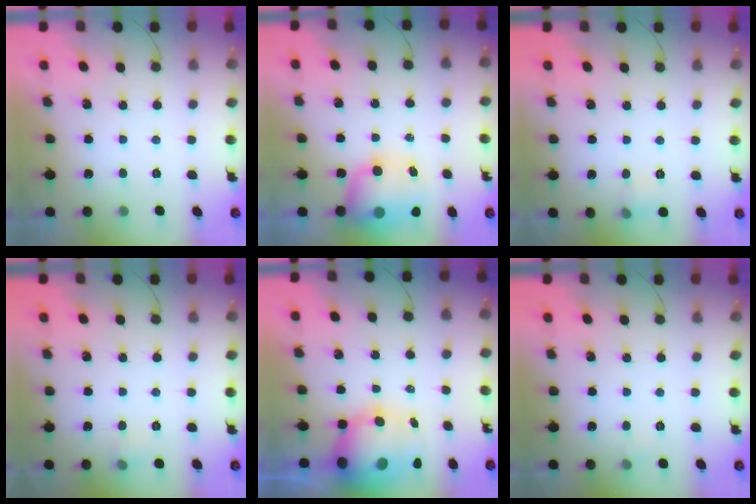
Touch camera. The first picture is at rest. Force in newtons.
{"total": 11.2, "press": 10.9, "slide": 2.8}
{"total": 5.4, "press": 5.2, "slide": 1.7}
{"total": 4.0, "press": 3.7, "slide": 1.3}
{"total": 12.3, "press": 11.9, "slide": 3.2}
{"total": 2.6, "press": 2.4, "slide": 1.0}